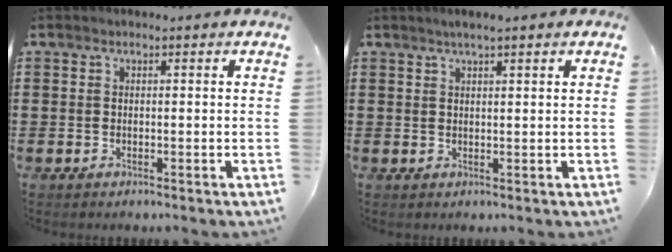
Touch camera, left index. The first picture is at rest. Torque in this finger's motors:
{"motor_torque": [2.14, 0.00, 0.27, 0.03]}